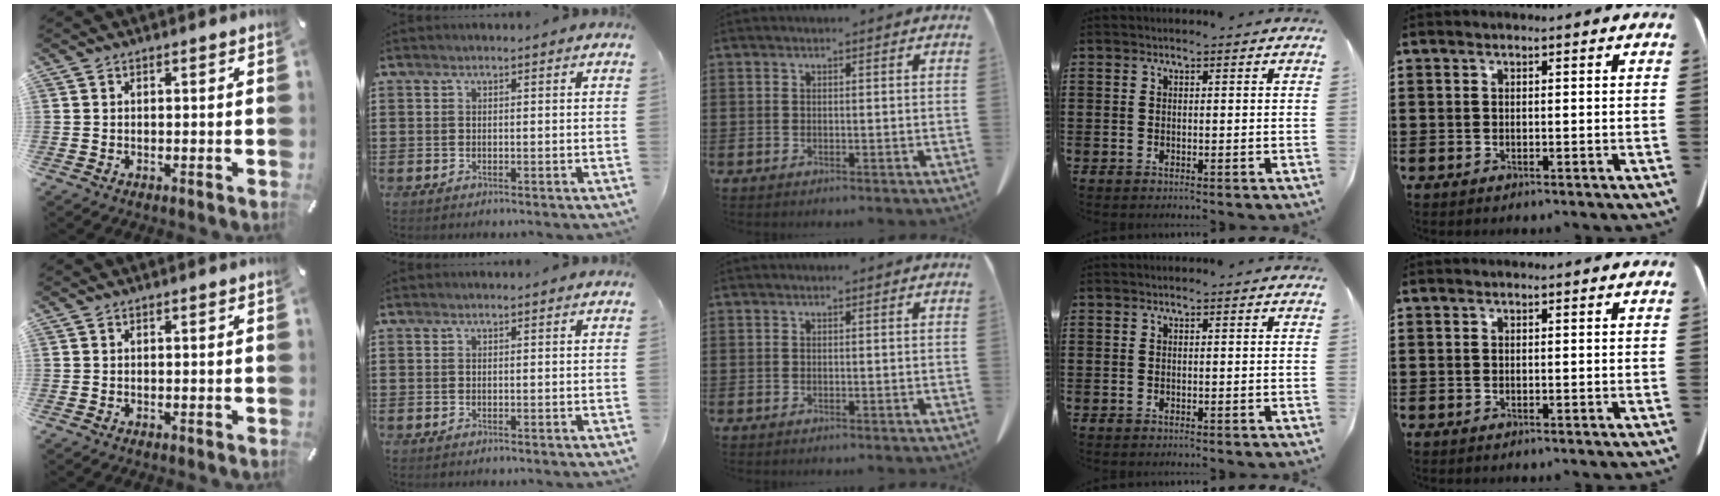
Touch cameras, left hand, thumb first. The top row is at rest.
{}